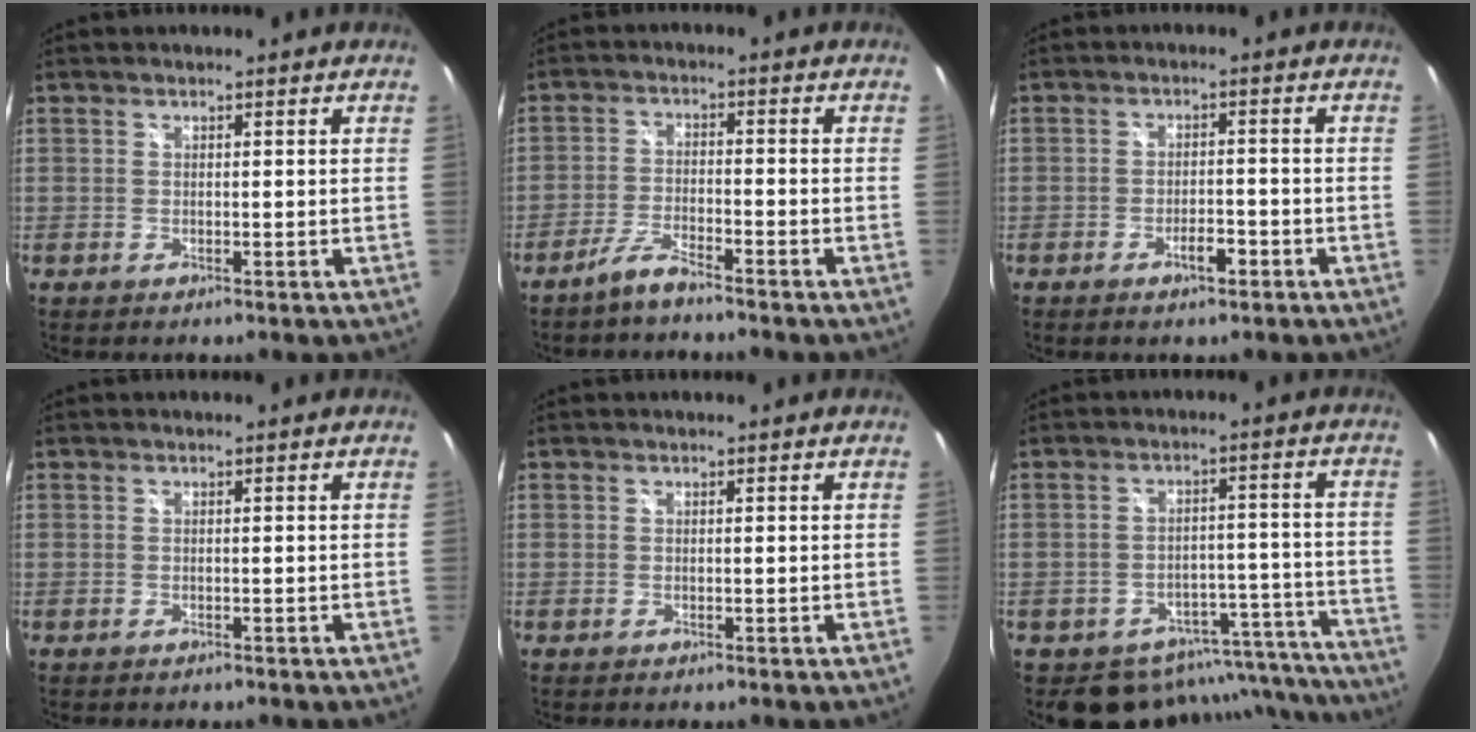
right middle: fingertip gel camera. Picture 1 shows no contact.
{"total": 4.3, "force": [-3.8, 0.3, 2.0], "torque": [-0.060, 0.000, -0.075]}
{"total": 3.4, "force": [-2.2, 1.3, 2.2], "torque": [-0.044, 0.000, -0.032]}
{"total": 0.0}
{"total": 0.0}
{"total": 14.9, "force": [-13.2, 6.7, 1.8], "torque": [-0.021, 0.056, -0.156]}